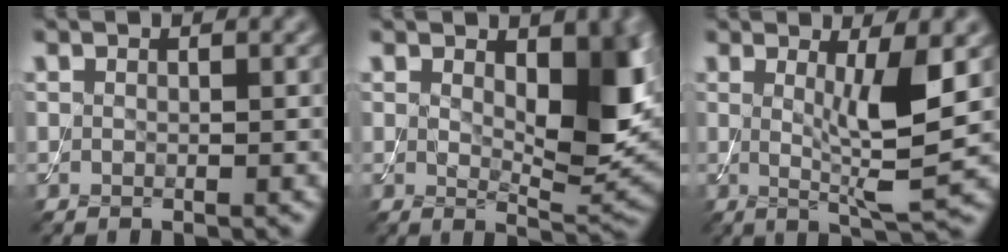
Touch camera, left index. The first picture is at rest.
{"total": 7.0, "force": [1.4, 3.5, 5.9], "torque": [-0.085, -0.011, 0.029]}
{"total": 5.2, "force": [0.7, 0.8, 5.0], "torque": [-0.078, -0.015, 0.013]}